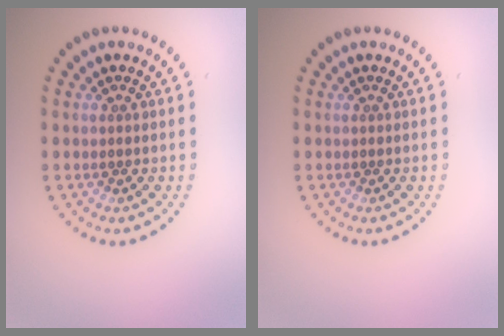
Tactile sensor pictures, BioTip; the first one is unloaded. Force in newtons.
{"total": 0.0}